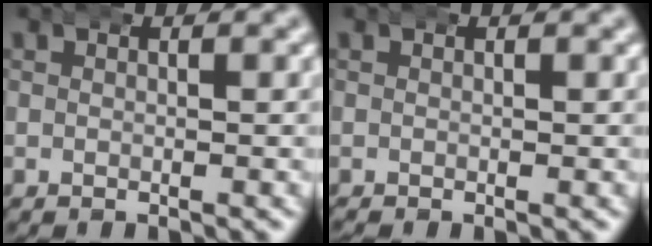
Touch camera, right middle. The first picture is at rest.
{"total": 0.0}